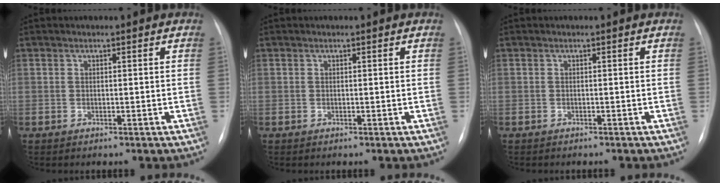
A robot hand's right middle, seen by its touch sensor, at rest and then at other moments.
{"total": 0.0}
{"total": 1.1, "force": [-1.0, 0.4, 0.3], "torque": [-0.005, -0.001, -0.012]}